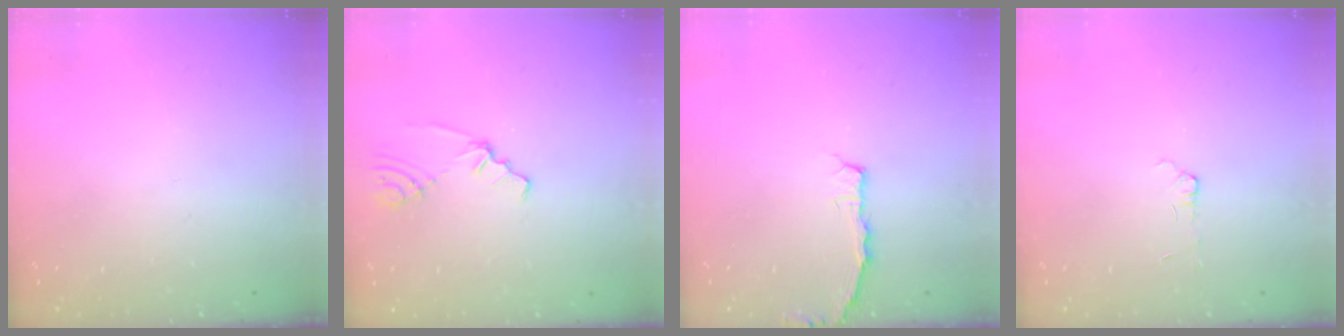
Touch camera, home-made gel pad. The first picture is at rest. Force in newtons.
{"total": 1.8, "press": 1.8, "slide": 0.2}
{"total": 2.9, "press": 2.9, "slide": 0.5}
{"total": 3.0, "press": 3.0, "slide": 0.2}